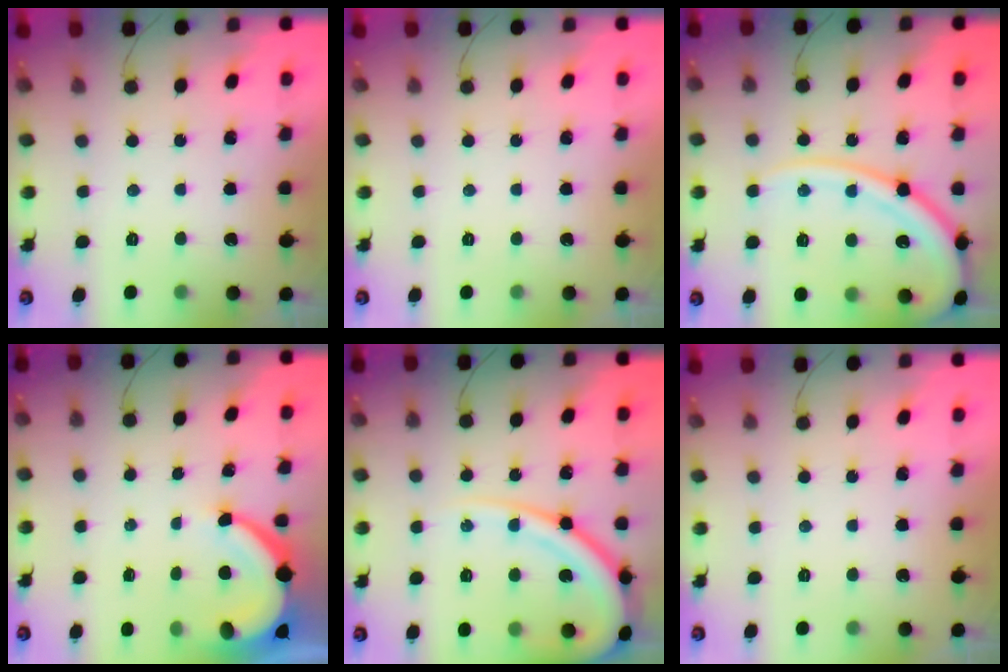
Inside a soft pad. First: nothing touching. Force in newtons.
{"total": 0.0}
{"total": 18.3, "press": 18.2, "slide": 1.9}
{"total": 7.7, "press": 7.6, "slide": 1.1}
{"total": 15.0, "press": 14.8, "slide": 1.9}
{"total": 0.0}